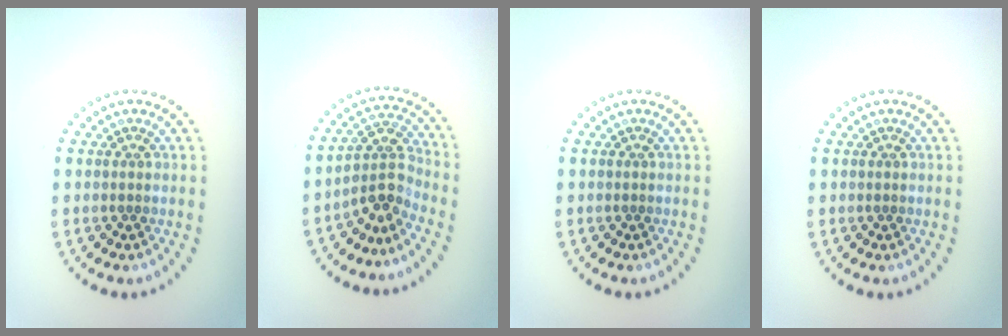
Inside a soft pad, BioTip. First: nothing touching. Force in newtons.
{"total": 3.0, "press": 2.2, "slide": 2.0}
{"total": 0.0}
{"total": 0.0}